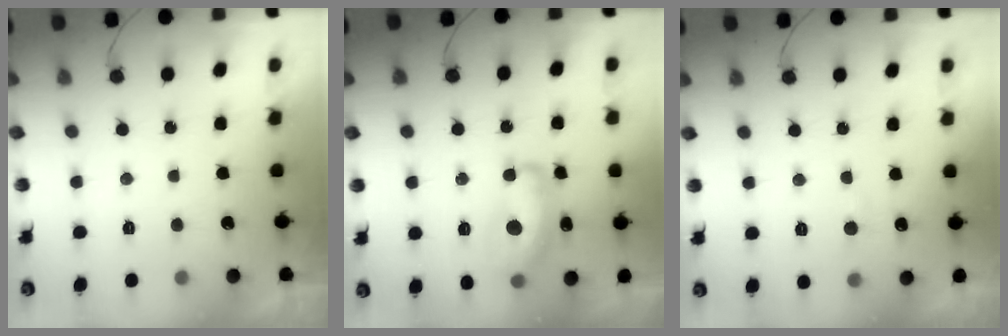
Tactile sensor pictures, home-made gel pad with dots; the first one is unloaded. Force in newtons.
{"total": 13.6, "press": 13.5, "slide": 0.8}
{"total": 3.9, "press": 3.9, "slide": 0.6}